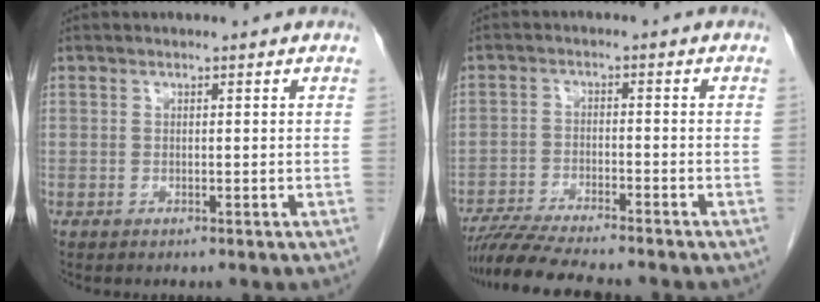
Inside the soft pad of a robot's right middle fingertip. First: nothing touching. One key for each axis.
{"total": 10.1, "fx": -8.9, "fy": 0.5, "fz": 4.7, "tx": -0.079, "ty": -0.022, "tz": -0.146}